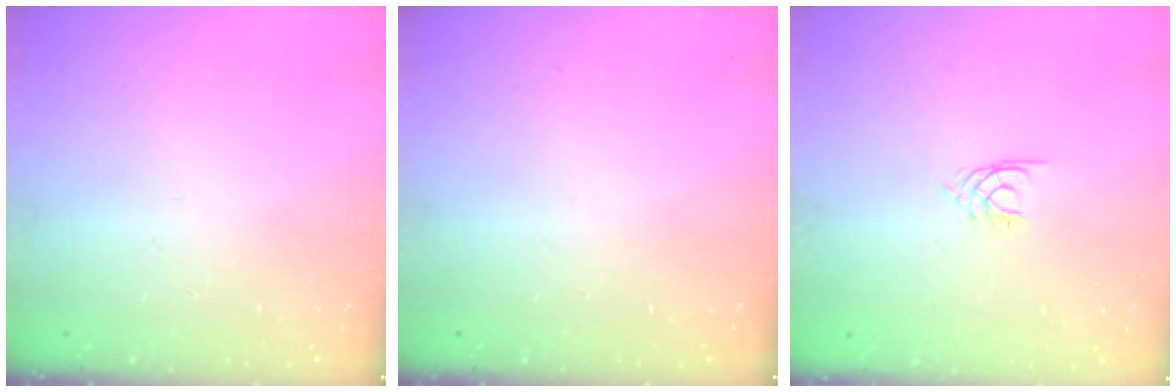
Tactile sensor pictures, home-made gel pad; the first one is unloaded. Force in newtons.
{"total": 0.0}
{"total": 2.1, "press": 2.0, "slide": 0.3}